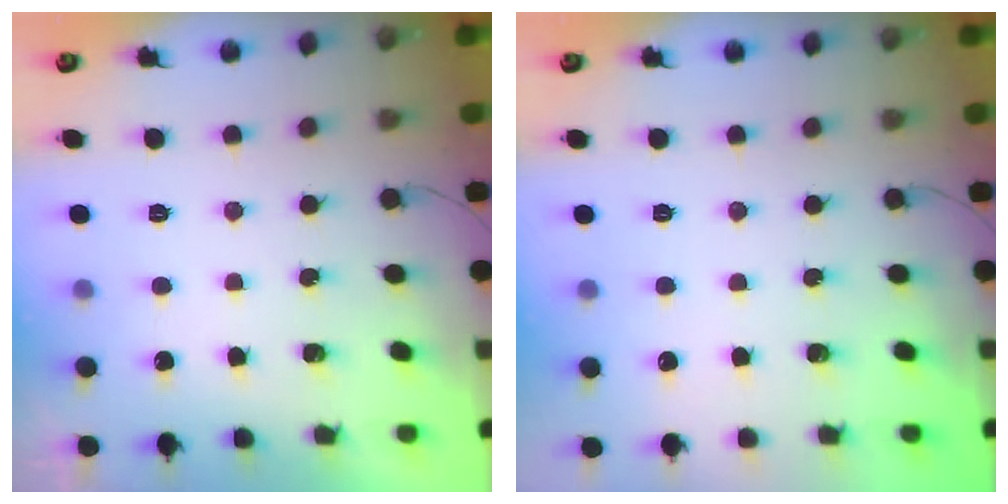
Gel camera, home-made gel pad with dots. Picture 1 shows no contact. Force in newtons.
{"total": 0.0}